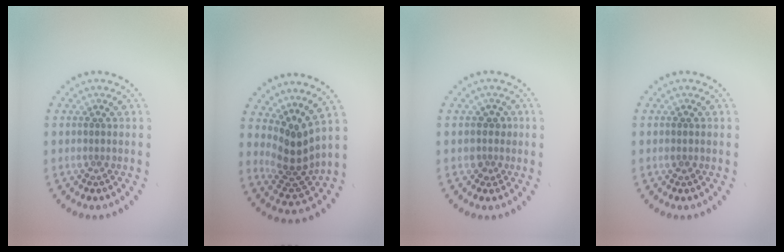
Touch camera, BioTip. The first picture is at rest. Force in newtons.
{"total": 3.6, "press": 2.6, "slide": 2.4}
{"total": 1.4, "press": 1.2, "slide": 0.8}
{"total": 0.6, "press": 0.6, "slide": 0.2}